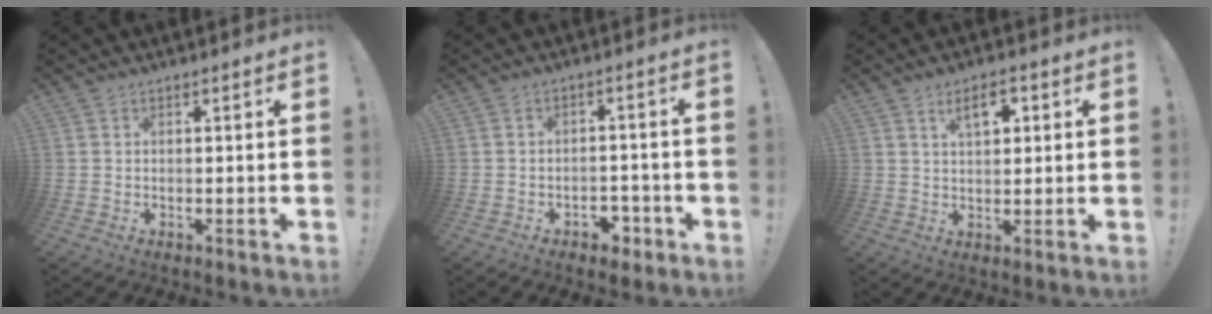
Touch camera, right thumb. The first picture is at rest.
{"total": 5.0, "force": [-2.7, 3.4, 2.5], "torque": [-0.030, 0.017, -0.044]}
{"total": 6.3, "force": [2.7, 3.1, 4.7], "torque": [-0.067, -0.004, 0.043]}